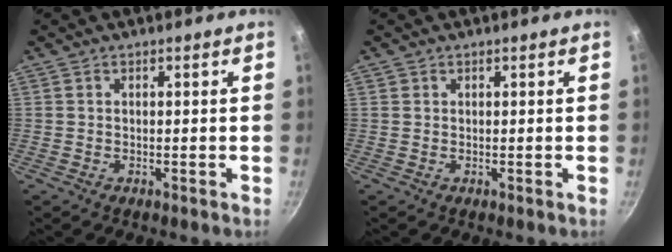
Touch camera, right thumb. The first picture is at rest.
{"total": 0.5, "force": [0.2, 0.5, 0.1], "torque": [0.002, 0.002, 0.002]}